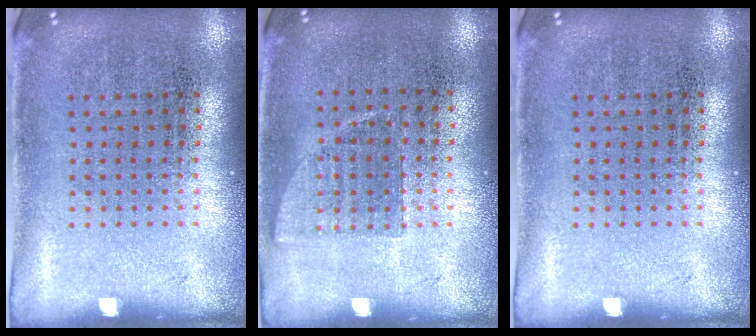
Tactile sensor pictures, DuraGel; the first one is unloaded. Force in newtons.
{"total": 0.8, "press": 0.7, "slide": 0.3}
{"total": 0.0}